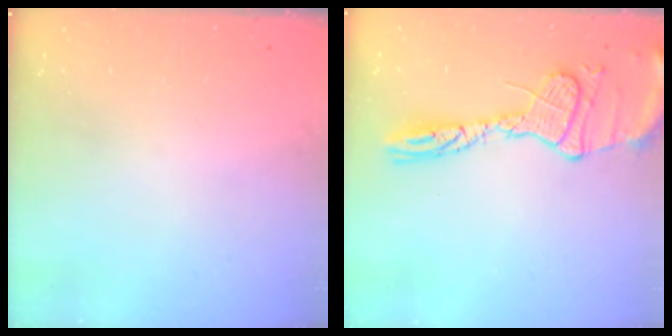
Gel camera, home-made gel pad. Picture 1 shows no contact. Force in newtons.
{"total": 15.6, "press": 15.6, "slide": 1.3}